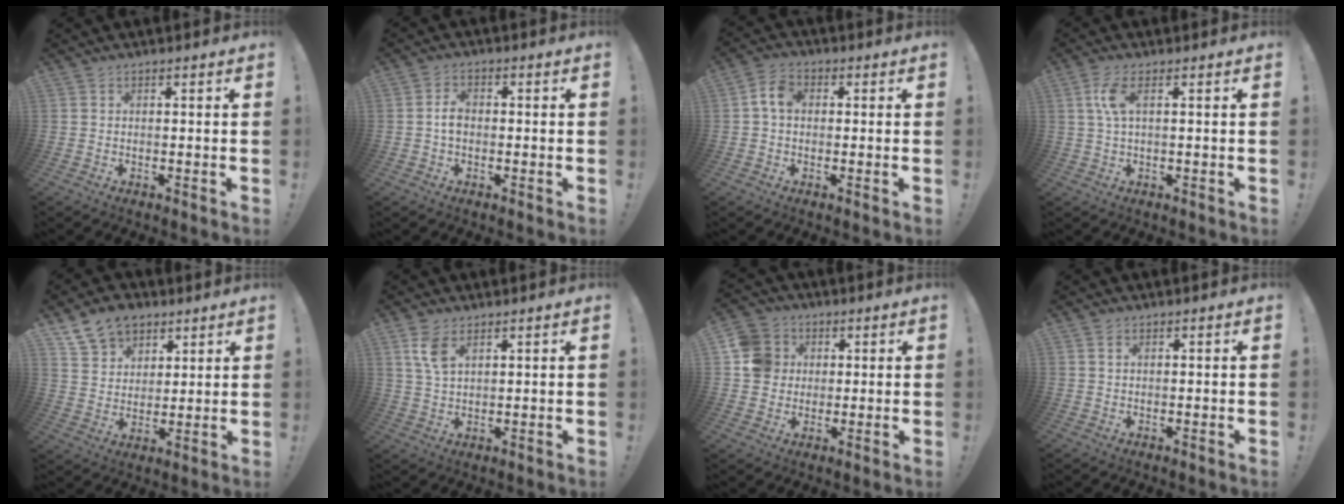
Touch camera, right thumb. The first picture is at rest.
{"total": 3.5, "force": [-0.4, 2.4, 2.4], "torque": [-0.035, 0.008, -0.009]}
{"total": 6.0, "force": [0.4, 4.0, 4.5], "torque": [-0.085, 0.013, 0.009]}
{"total": 5.4, "force": [1.3, 1.4, 5.0], "torque": [-0.092, 0.002, 0.022]}
{"total": 11.5, "force": [7.4, 8.1, 3.5], "torque": [-0.057, -0.042, 0.145]}
{"total": 6.4, "force": [3.3, 3.0, 4.6], "torque": [-0.084, -0.008, 0.063]}
{"total": 9.7, "force": [1.6, 9.1, 3.0], "torque": [-0.047, 0.008, 0.037]}
{"total": 1.1, "force": [0.6, 0.7, 0.6], "torque": [-0.011, 0.002, 0.010]}